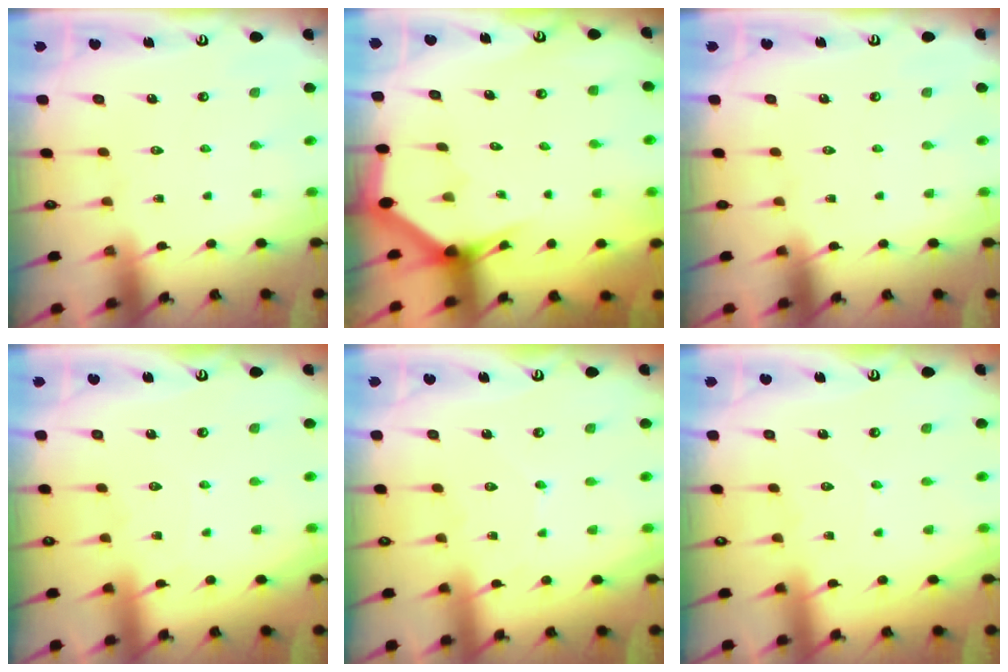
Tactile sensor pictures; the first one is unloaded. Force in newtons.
{"total": 2.6, "press": 2.6, "slide": 0.1}
{"total": 0.0}
{"total": 2.7, "press": 2.7, "slide": 0.2}
{"total": 3.4, "press": 3.4, "slide": 0.3}
{"total": 2.1, "press": 2.1, "slide": 0.2}